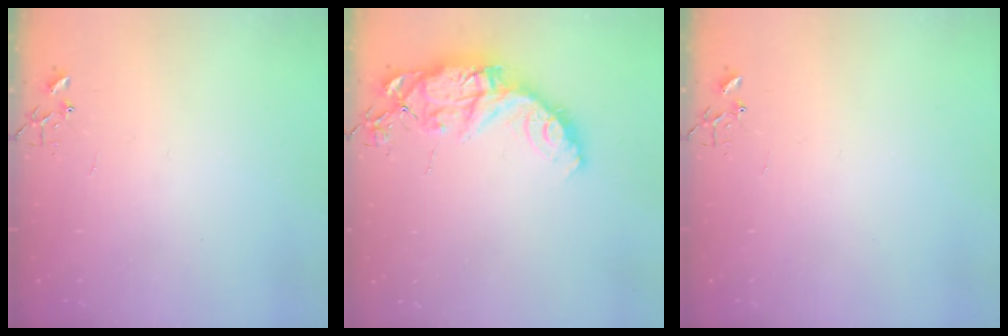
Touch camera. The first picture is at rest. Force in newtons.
{"total": 16.6, "press": 16.5, "slide": 1.3}
{"total": 0.0}